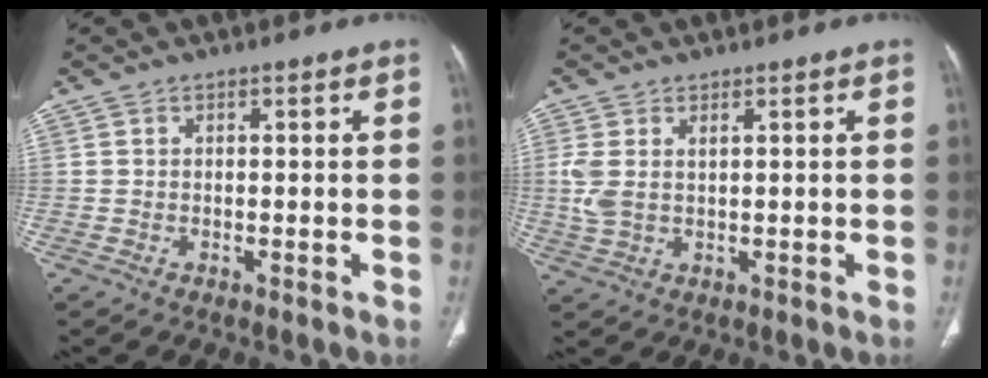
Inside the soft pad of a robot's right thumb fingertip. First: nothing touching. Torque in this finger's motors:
{"motor_torque": [0.02, -0.12, 0.42, 0.34, 0.12]}